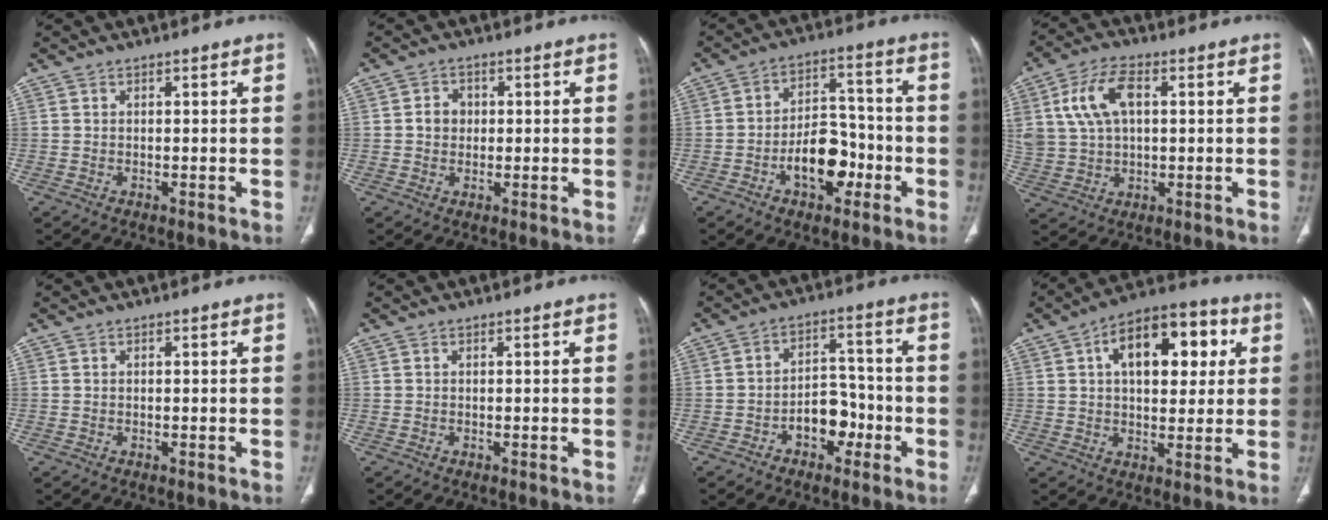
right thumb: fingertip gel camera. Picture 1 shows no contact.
{"total": 3.3, "force": [0.2, 2.9, 1.6], "torque": [-0.010, 0.008, 0.000]}
{"total": 11.0, "force": [-4.2, 6.7, 7.7], "torque": [-0.091, 0.044, -0.067]}
{"total": 11.2, "force": [3.0, 6.7, 8.5], "torque": [-0.168, 0.009, 0.060]}
{"total": 0.0}
{"total": 0.0}
{"total": 7.7, "force": [-3.3, 5.3, 4.5], "torque": [-0.036, 0.045, -0.055]}
{"total": 16.6, "force": [4.8, 9.1, 13.1], "torque": [-0.154, 0.017, 0.068]}